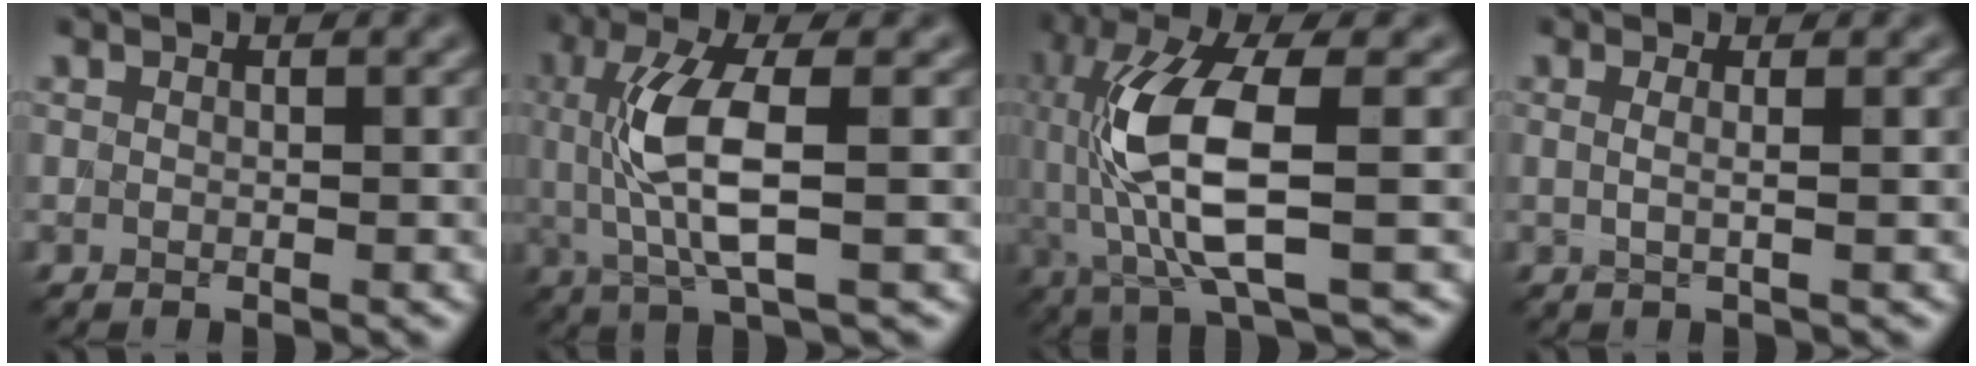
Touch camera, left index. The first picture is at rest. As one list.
[{"total": 6.5, "force": [0.3, 1.7, 6.3], "torque": [-0.136, -0.002, 0.009]}, {"total": 9.6, "force": [0.0, 3.0, 9.1], "torque": [-0.198, -0.004, 0.006]}, {"total": 1.6, "force": [0.2, 0.6, 1.5], "torque": [-0.022, -0.003, -0.012]}]